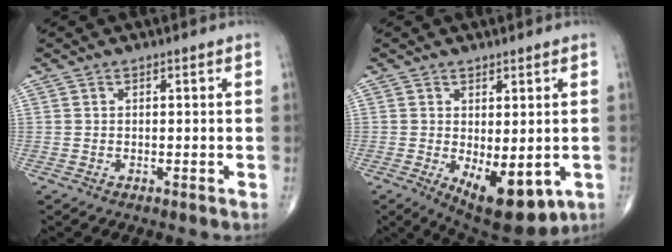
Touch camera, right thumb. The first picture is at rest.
{"total": 11.3, "force": [-3.1, 5.2, 9.5], "torque": [-0.120, -0.017, -0.027]}